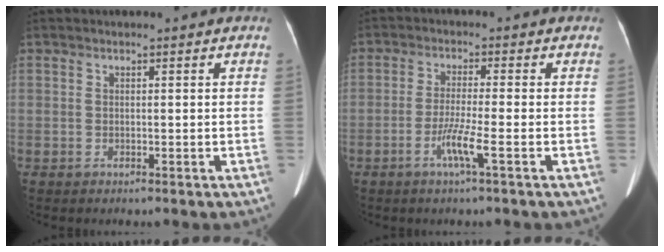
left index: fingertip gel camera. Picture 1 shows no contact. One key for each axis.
{"total": 4.4, "fx": -1.9, "fy": -0.6, "fz": 3.9, "tx": -0.080, "ty": -0.010, "tz": -0.039}